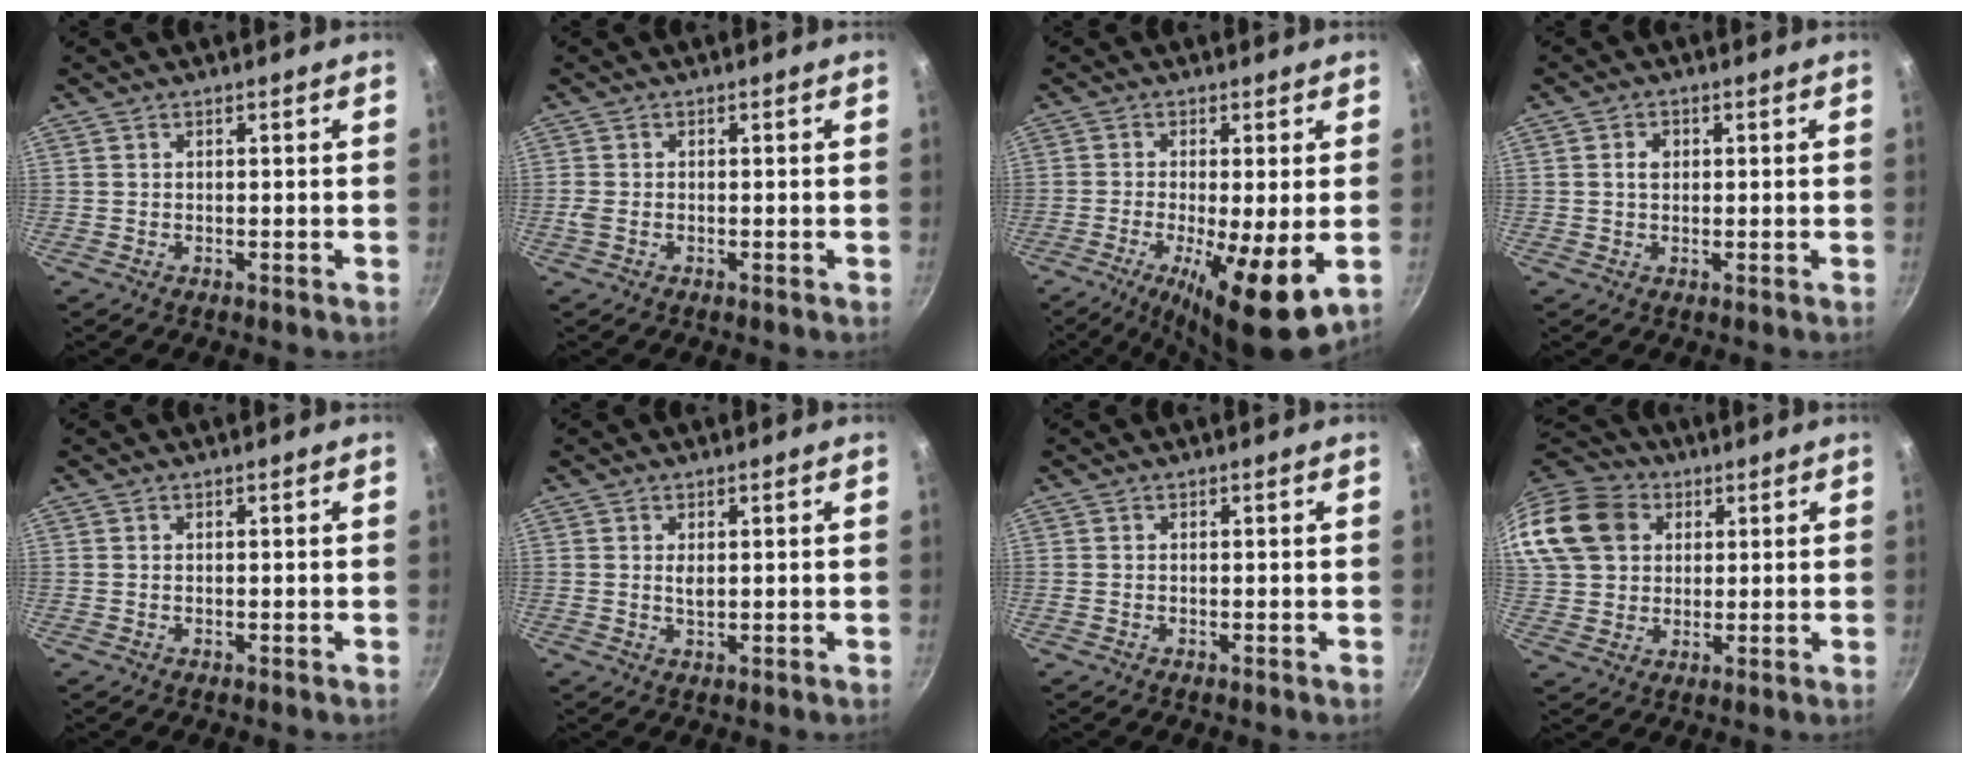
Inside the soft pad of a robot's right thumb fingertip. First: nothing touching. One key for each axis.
{"total": 1.4, "fx": -0.4, "fy": 0.8, "fz": 1.1, "tx": -0.028, "ty": 0.000, "tz": -0.008}
{"total": 12.5, "fx": -3.1, "fy": 2.8, "fz": 11.8, "tx": -0.206, "ty": -0.016, "tz": -0.046}
{"total": 2.4, "fx": 0.4, "fy": 1.8, "fz": 1.6, "tx": -0.019, "ty": 0.003, "tz": 0.006}
{"total": 0.0}
{"total": 1.8, "fx": 0.5, "fy": 0.8, "fz": 1.5, "tx": -0.026, "ty": -0.003, "tz": 0.011}
{"total": 0.0}
{"total": 20.0, "fx": 6.4, "fy": 15.9, "fz": 10.3, "tx": -0.224, "ty": 0.030, "tz": 0.117}